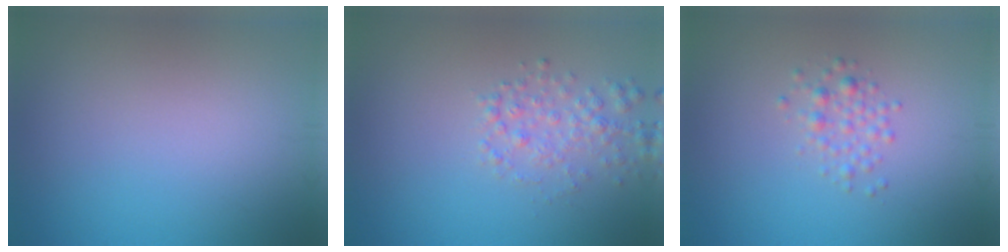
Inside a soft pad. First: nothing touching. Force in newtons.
{"total": 2.3, "press": 2.3, "slide": 0.1}
{"total": 1.7, "press": 1.7, "slide": 0.1}